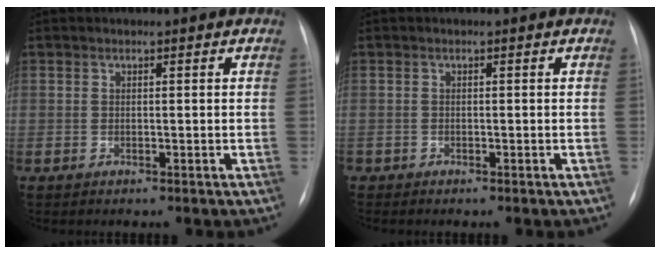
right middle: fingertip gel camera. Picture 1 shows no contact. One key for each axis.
{"total": 0.0}